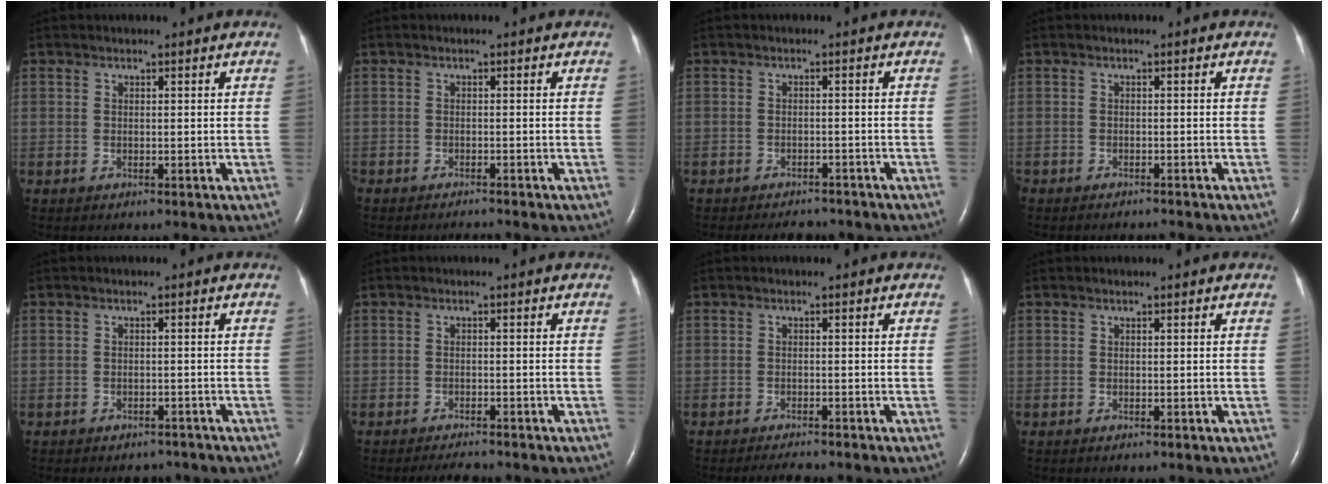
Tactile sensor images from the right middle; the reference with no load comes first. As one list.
[{"total": 1.5, "force": [-1.5, -0.3, 0.2], "torque": [-0.006, -0.008, -0.022]}, {"total": 5.3, "force": [-4.8, 1.7, 1.3], "torque": [-0.020, -0.004, -0.062]}, {"total": 1.4, "force": [-1.4, -0.1, 0.0], "torque": [0.000, -0.006, -0.019]}, {"total": 4.0, "force": [-3.5, 1.8, 0.6], "torque": [-0.010, 0.003, -0.042]}, {"total": 3.1, "force": [-2.9, 0.3, 1.1], "torque": [-0.022, -0.010, -0.043]}, {"total": 2.7, "force": [-2.5, 0.1, 0.9], "torque": [-0.022, -0.010, -0.036]}, {"total": 0.0}]